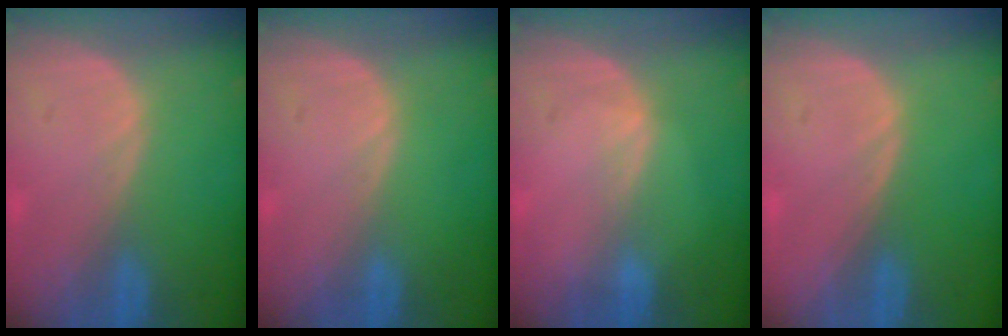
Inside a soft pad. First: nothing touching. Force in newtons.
{"total": 0.0}
{"total": 0.9, "press": 0.8, "slide": 0.2}
{"total": 0.0}